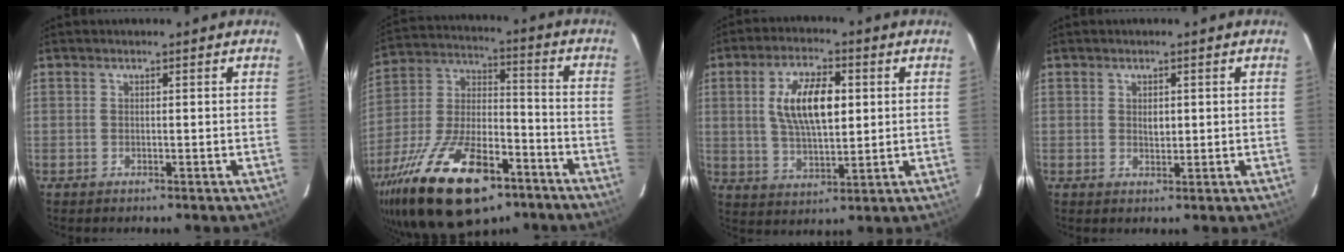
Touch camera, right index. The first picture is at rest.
{"total": 26.8, "force": [-15.7, 11.8, 18.2], "torque": [-0.358, -0.018, -0.255]}
{"total": 11.5, "force": [2.2, 4.9, 10.1], "torque": [-0.189, 0.008, 0.045]}
{"total": 1.8, "force": [0.3, 1.2, 1.3], "torque": [-0.018, 0.002, 0.007]}